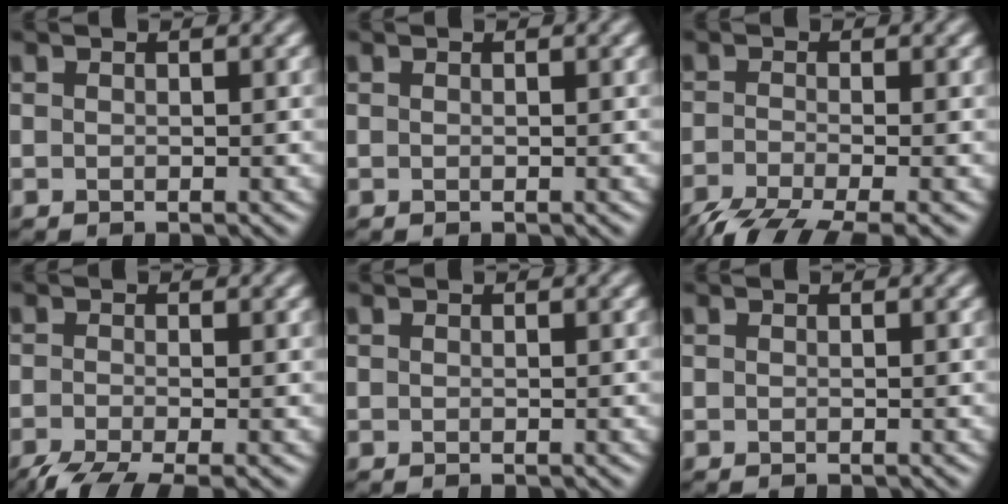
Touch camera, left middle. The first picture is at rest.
{"total": 0.0}
{"total": 6.0, "force": [-4.3, 1.4, 4.0], "torque": [-0.075, -0.016, -0.086]}
{"total": 4.6, "force": [-3.3, 0.8, 3.1], "torque": [-0.058, -0.009, -0.069]}
{"total": 0.0}
{"total": 0.0}